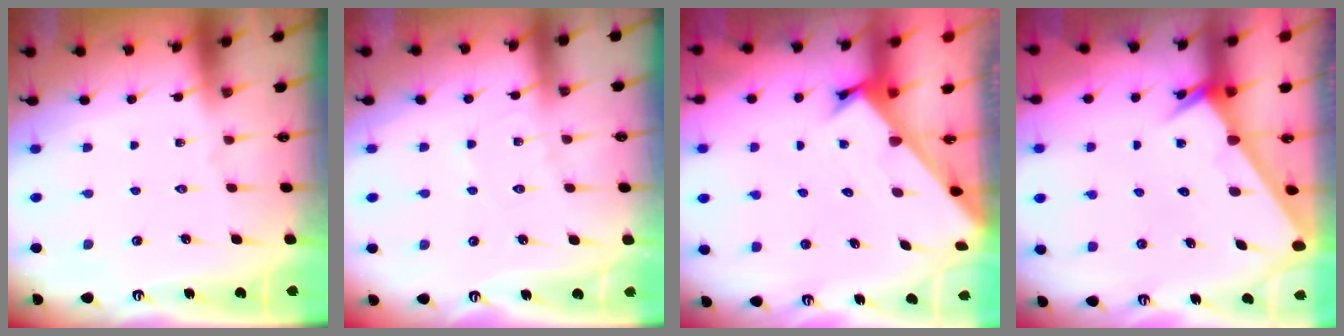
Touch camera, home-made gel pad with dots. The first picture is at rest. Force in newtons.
{"total": 4.3, "press": 4.3, "slide": 0.3}
{"total": 2.3, "press": 2.3, "slide": 0.2}
{"total": 2.4, "press": 2.4, "slide": 0.1}